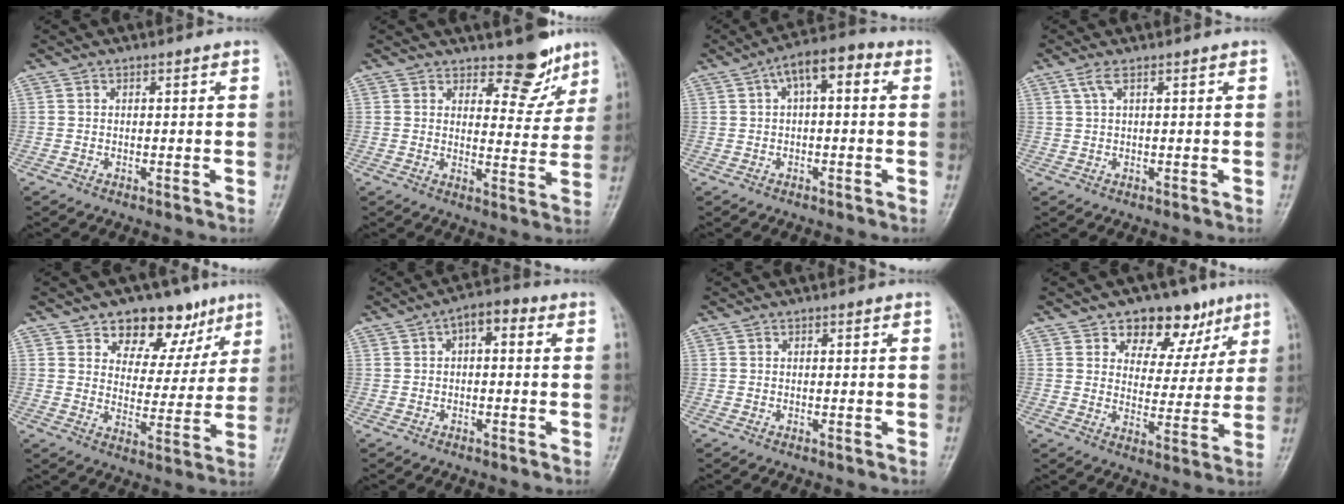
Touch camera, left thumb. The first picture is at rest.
{"total": 7.9, "force": [6.0, 3.5, 3.6], "torque": [-0.010, -0.045, 0.087]}
{"total": 7.4, "force": [1.9, 3.3, 6.4], "torque": [-0.090, 0.030, 0.017]}
{"total": 1.7, "force": [0.8, 0.2, 1.4], "torque": [-0.043, 0.012, 0.025]}
{"total": 13.0, "force": [8.1, 8.0, 6.3], "torque": [-0.031, -0.034, 0.118]}
{"total": 4.7, "force": [0.9, 2.4, 3.9], "torque": [-0.044, 0.021, 0.002]}
{"total": 0.0}
{"total": 11.7, "force": [7.1, 7.6, 5.6], "torque": [-0.022, -0.027, 0.101]}